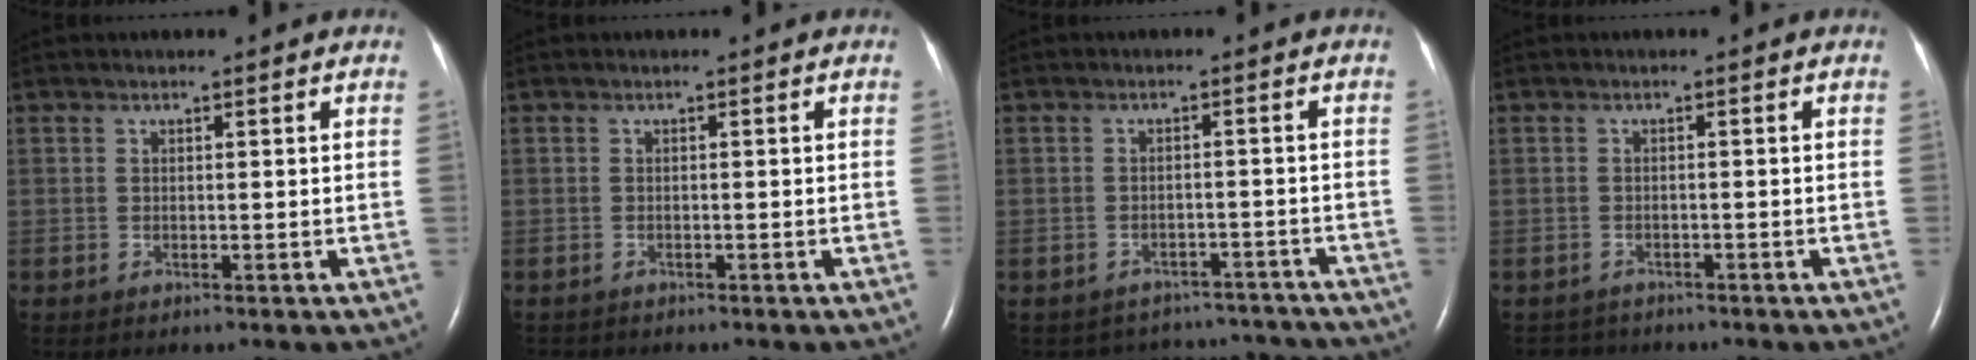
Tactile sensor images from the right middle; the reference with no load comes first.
{"total": 1.2, "force": [-1.1, 0.4, 0.2], "torque": [-0.007, -0.001, -0.015]}
{"total": 10.8, "force": [-10.0, 3.9, 0.2], "torque": [-0.003, 0.029, -0.110]}
{"total": 2.5, "force": [-2.2, 1.0, -0.5], "torque": [0.003, -0.003, -0.035]}